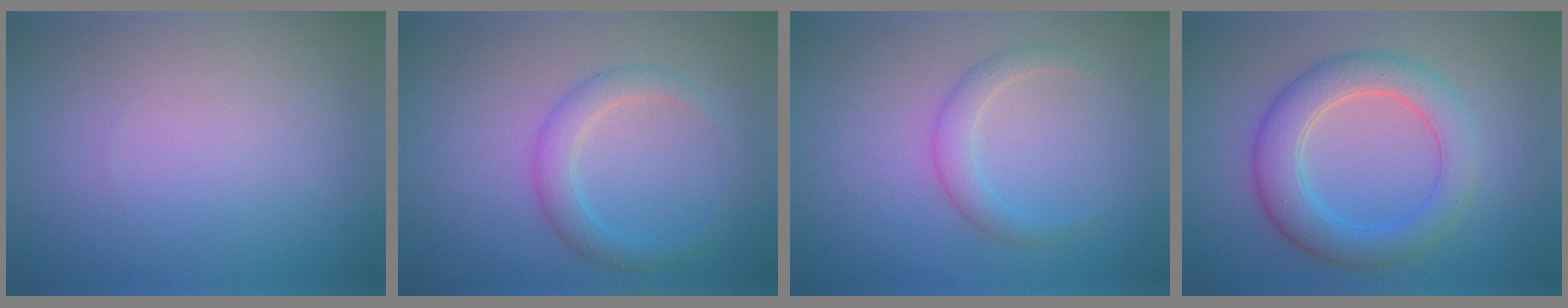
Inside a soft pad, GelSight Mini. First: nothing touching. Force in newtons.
{"total": 2.5, "press": 2.5, "slide": 0.1}
{"total": 2.0, "press": 2.0, "slide": 0.1}
{"total": 5.4, "press": 5.4, "slide": 0.3}